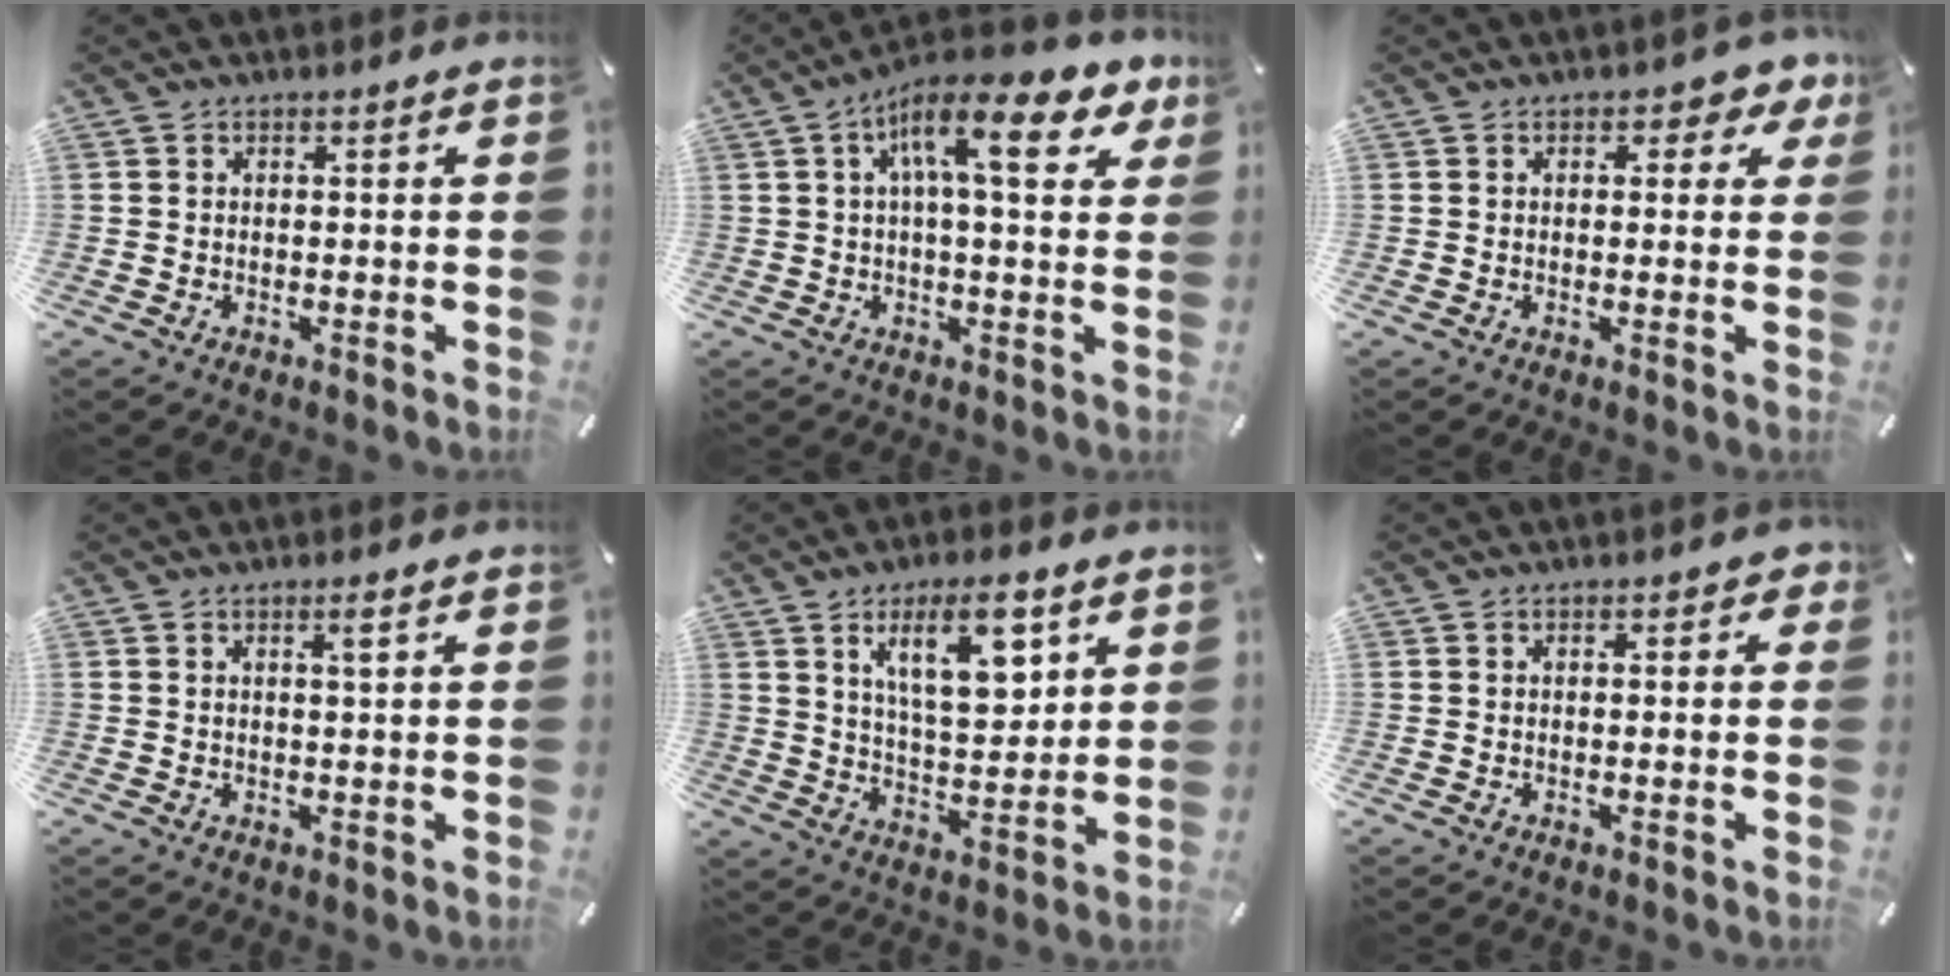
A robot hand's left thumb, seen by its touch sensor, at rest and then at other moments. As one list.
[{"total": 14.4, "force": [5.8, 4.7, 12.3], "torque": [-0.190, -0.019, 0.090]}, {"total": 3.8, "force": [1.6, 2.3, 2.5], "torque": [-0.023, 0.000, 0.018]}, {"total": 1.9, "force": [0.8, 0.1, 1.7], "torque": [-0.036, -0.001, 0.012]}, {"total": 13.7, "force": [7.0, 5.7, 10.2], "torque": [-0.156, -0.023, 0.116]}, {"total": 1.4, "force": [0.1, 0.9, 1.1], "torque": [-0.013, 0.003, -0.001]}]